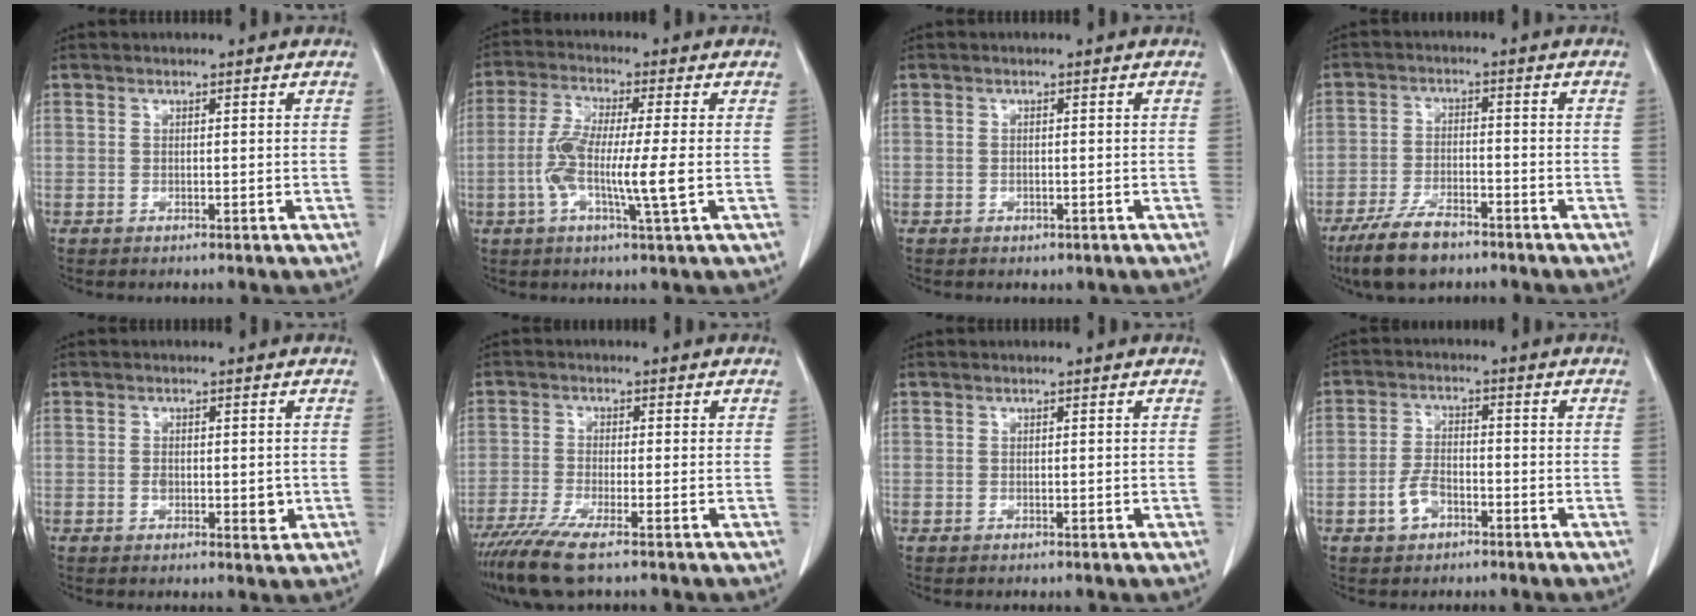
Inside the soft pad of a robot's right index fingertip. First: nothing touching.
{"total": 9.5, "force": [-1.6, 0.4, 9.3], "torque": [-0.182, -0.006, -0.038]}
{"total": 1.1, "force": [-0.5, 0.9, 0.4], "torque": [-0.009, 0.002, -0.001]}
{"total": 7.9, "force": [-6.0, 2.5, 4.5], "torque": [-0.090, -0.011, -0.107]}
{"total": 3.6, "force": [-0.5, 1.9, 3.1], "torque": [-0.044, -0.002, -0.003]}
{"total": 6.9, "force": [-5.0, 0.2, 4.7], "torque": [-0.089, -0.019, -0.091]}
{"total": 0.0}
{"total": 4.5, "force": [-2.3, 2.7, 2.8], "torque": [-0.060, 0.007, -0.040]}